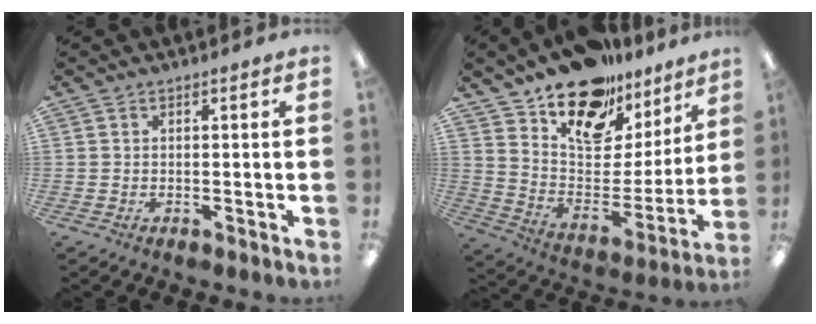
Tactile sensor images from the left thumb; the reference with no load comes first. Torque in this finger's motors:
{"motor_torque": [0.44, 0.64, 1.19, -1.58, 0.10]}